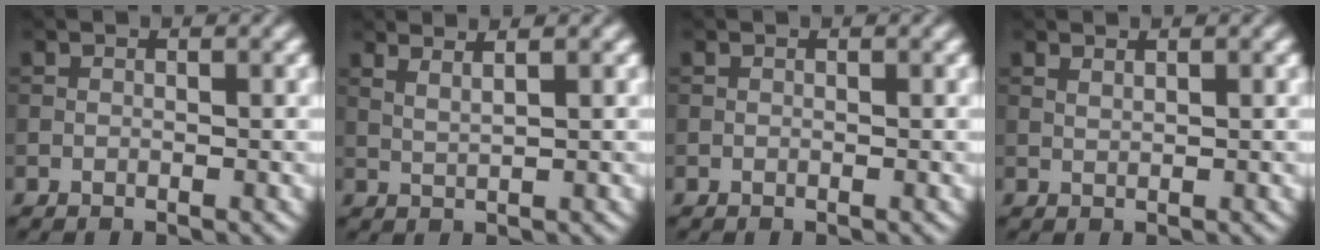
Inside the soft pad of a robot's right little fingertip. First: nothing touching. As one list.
[{"total": 2.3, "force": [1.6, 0.6, 1.5], "torque": [-0.023, 0.001, 0.019]}, {"total": 0.0}, {"total": 0.7, "force": [0.6, 0.1, 0.3], "torque": [-0.006, -0.001, 0.013]}]